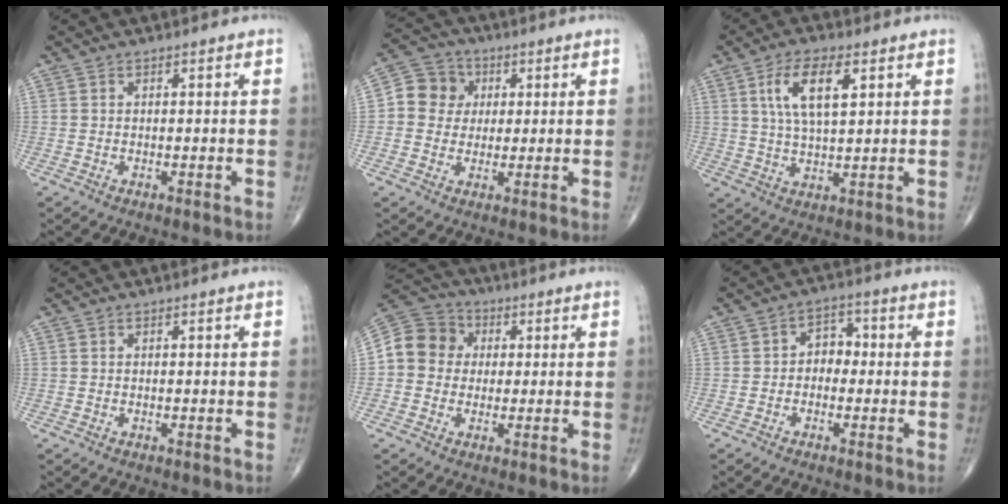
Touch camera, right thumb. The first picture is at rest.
{"total": 7.7, "force": [1.1, 7.2, 2.5], "torque": [-0.014, 0.009, 0.008]}
{"total": 9.8, "force": [3.4, 3.9, 8.3], "torque": [-0.153, -0.007, 0.066]}
{"total": 0.0}
{"total": 9.6, "force": [0.8, 8.8, 3.9], "torque": [-0.055, 0.022, 0.001]}
{"total": 4.4, "force": [-0.5, 3.4, 2.8], "torque": [-0.019, 0.020, -0.020]}